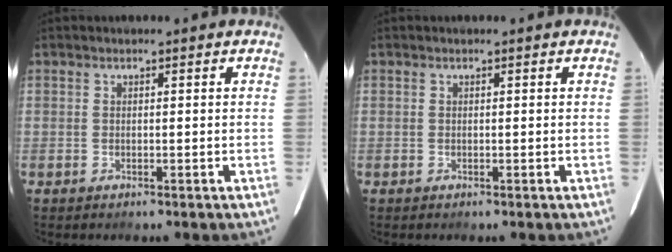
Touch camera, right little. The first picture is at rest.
{"total": 0.0}